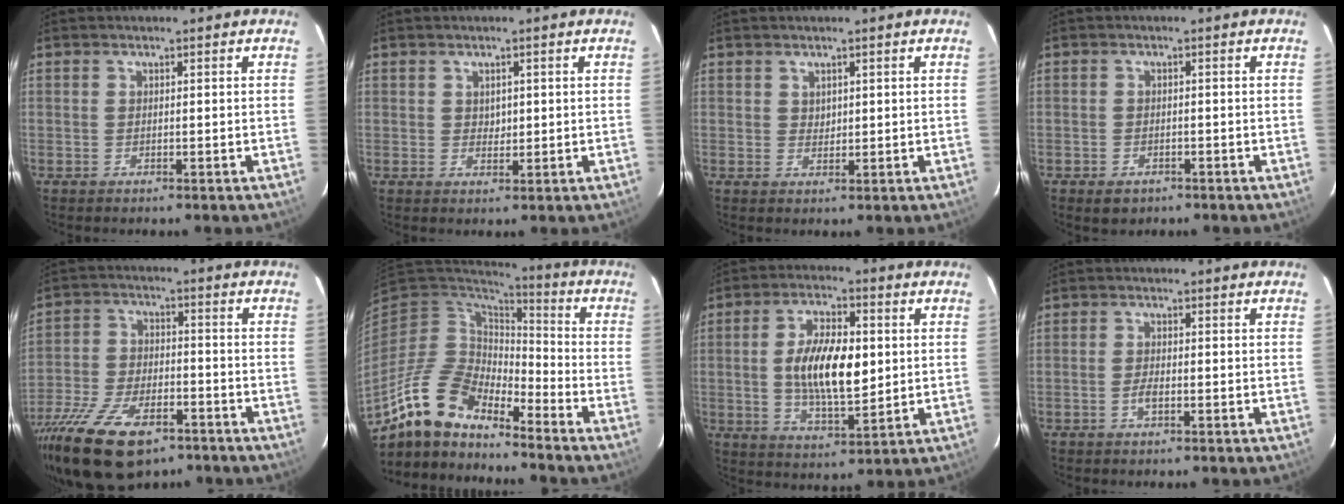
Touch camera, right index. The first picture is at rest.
{"total": 1.7, "force": [0.6, 1.5, 0.6], "torque": [-0.005, 0.003, 0.012]}
{"total": 1.4, "force": [0.9, 1.0, 0.2], "torque": [0.002, 0.003, 0.018]}
{"total": 2.9, "force": [-1.7, 2.0, 1.1], "torque": [-0.024, 0.000, -0.021]}
{"total": 19.4, "force": [-12.7, 8.7, 11.8], "torque": [-0.257, -0.038, -0.221]}
{"total": 13.2, "force": [-11.3, 4.2, 5.4], "torque": [-0.103, -0.001, -0.221]}
{"total": 12.7, "force": [0.8, 5.4, 11.5], "torque": [-0.213, 0.002, 0.017]}
{"total": 2.1, "force": [-0.9, 0.8, 1.8], "torque": [-0.039, 0.001, -0.018]}